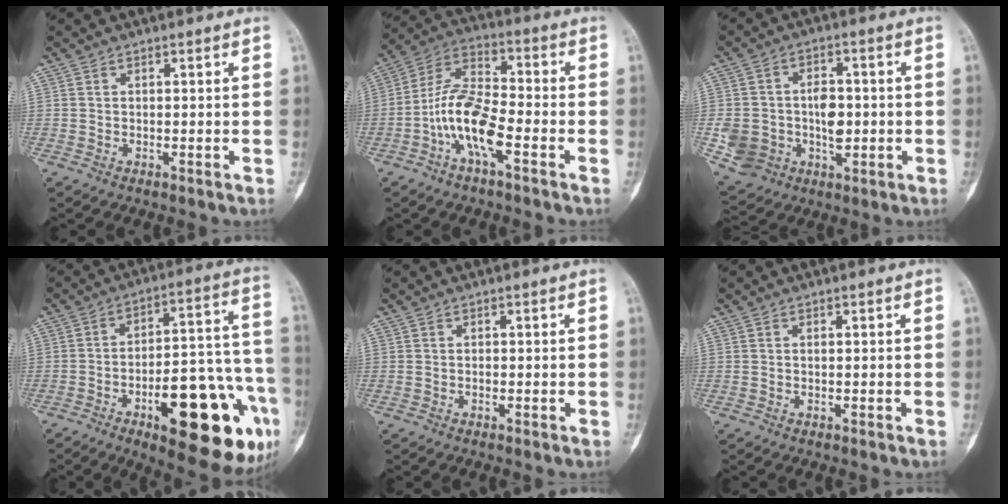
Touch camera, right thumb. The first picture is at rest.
{"total": 11.9, "force": [-4.3, 4.7, 10.1], "torque": [-0.197, 0.037, -0.090]}
{"total": 11.9, "force": [-1.0, 9.0, 7.6], "torque": [-0.109, 0.015, -0.002]}
{"total": 27.0, "force": [-11.1, 9.4, 22.8], "torque": [-0.256, 0.058, -0.142]}
{"total": 0.0}
{"total": 0.0}